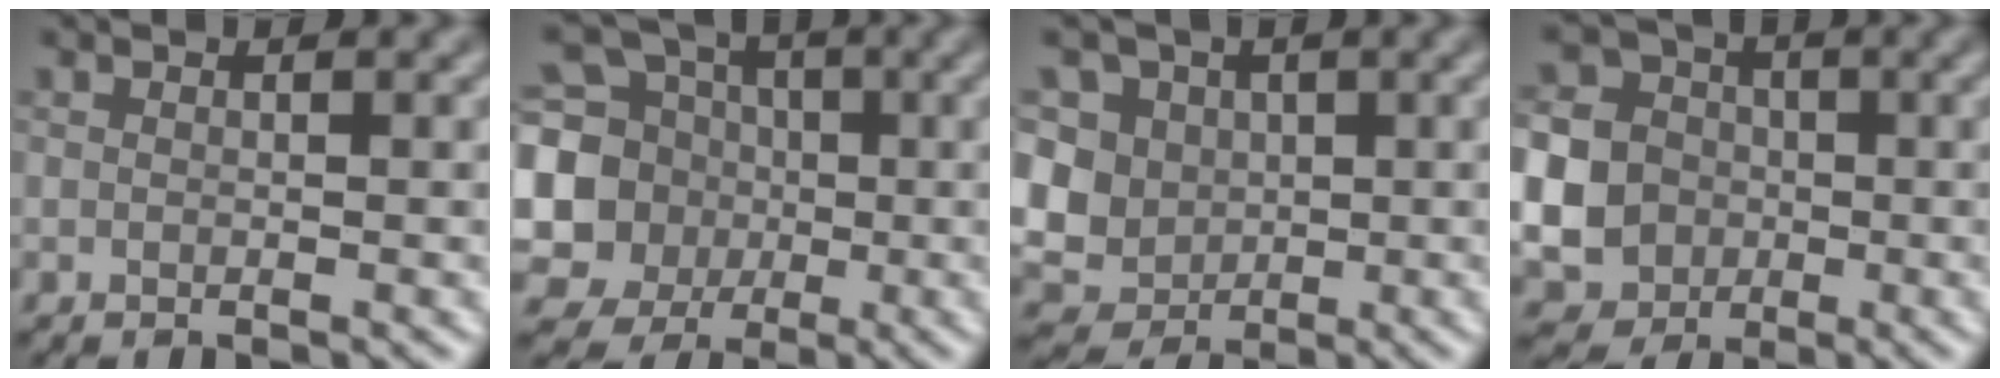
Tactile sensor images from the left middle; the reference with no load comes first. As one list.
[{"total": 9.1, "force": [0.2, 8.3, 3.8], "torque": [-0.095, 0.003, -0.020]}, {"total": 9.6, "force": [1.6, 8.5, 4.2], "torque": [-0.084, 0.032, -0.004]}, {"total": 12.9, "force": [-2.7, 12.0, 4.0], "torque": [-0.123, -0.017, -0.070]}]